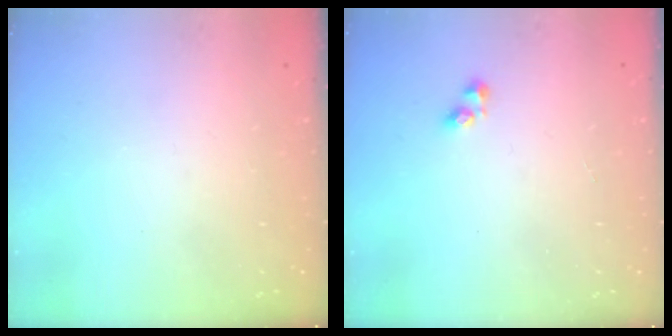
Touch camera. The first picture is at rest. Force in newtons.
{"total": 2.6, "press": 2.5, "slide": 0.6}